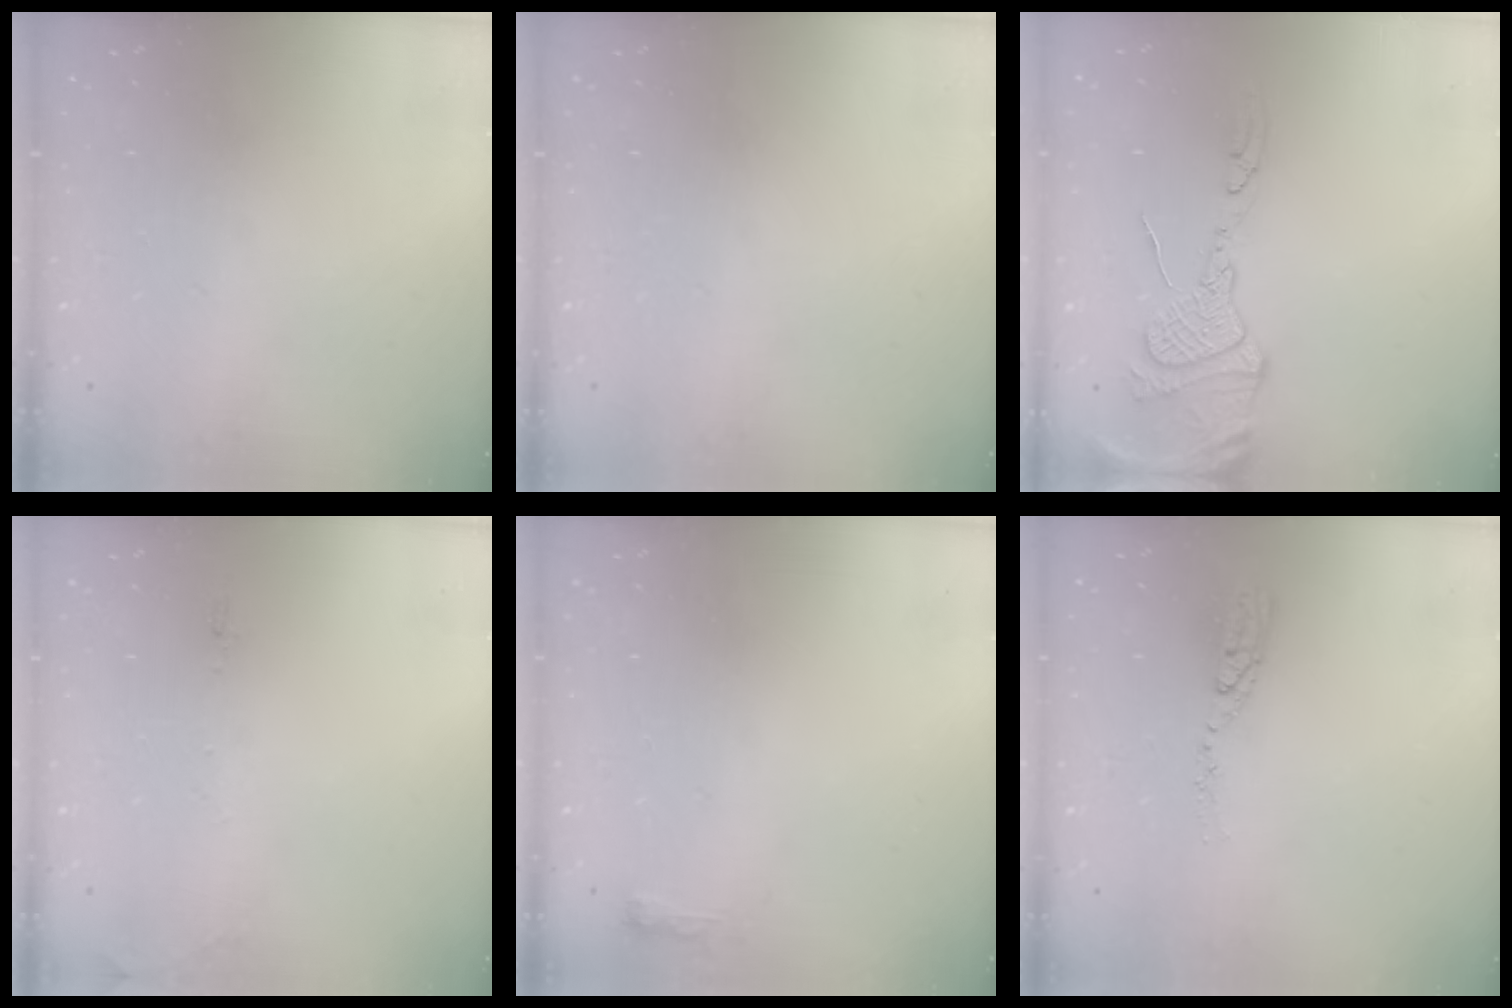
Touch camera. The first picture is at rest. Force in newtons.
{"total": 0.0}
{"total": 13.9, "press": 13.8, "slide": 1.3}
{"total": 5.6, "press": 5.3, "slide": 1.8}
{"total": 9.8, "press": 2.8, "slide": 9.4}
{"total": 5.9, "press": 5.9, "slide": 0.5}